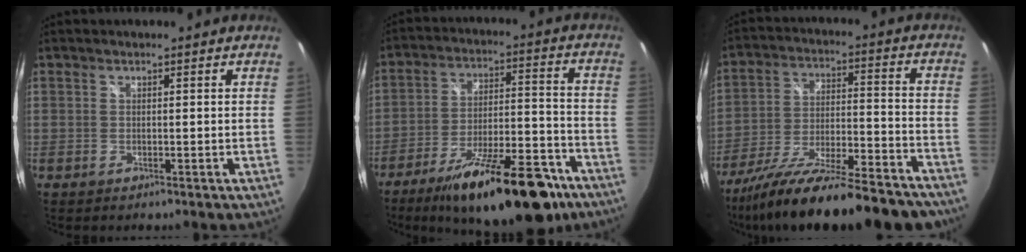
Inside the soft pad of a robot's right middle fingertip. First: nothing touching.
{"total": 23.0, "force": [-16.2, 7.2, 14.7], "torque": [-0.228, -0.015, -0.235]}
{"total": 25.7, "force": [-21.5, 4.7, 13.4], "torque": [-0.230, -0.057, -0.319]}